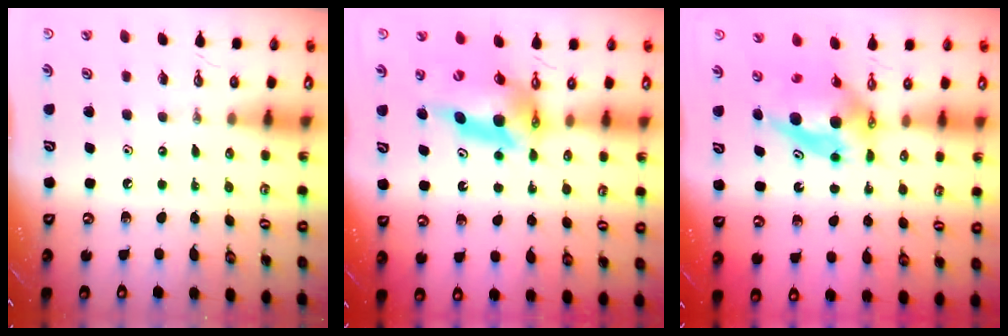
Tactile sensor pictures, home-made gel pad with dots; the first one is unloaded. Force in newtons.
{"total": 12.3, "press": 12.2, "slide": 1.0}
{"total": 6.7, "press": 6.7, "slide": 0.7}